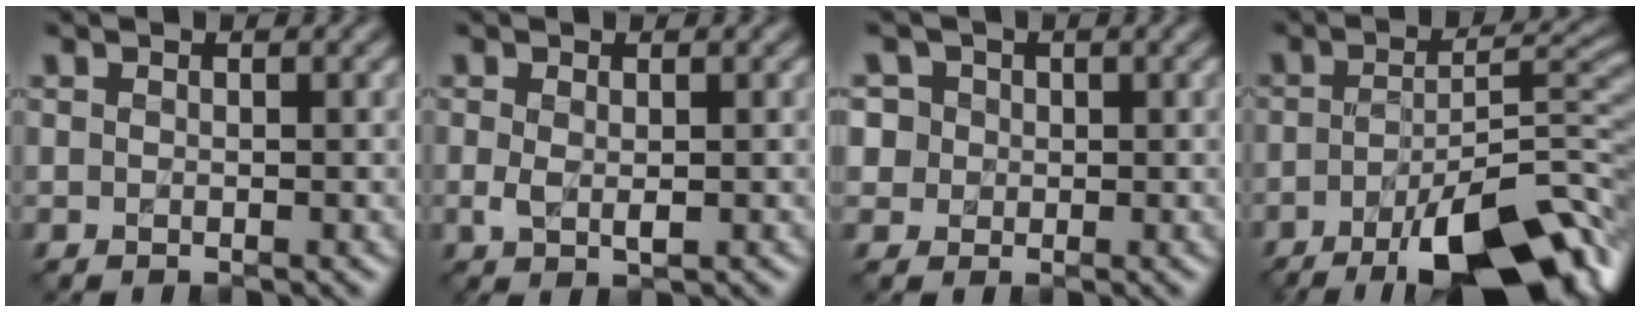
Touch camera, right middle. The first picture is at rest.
{"total": 1.7, "force": [0.0, 0.7, 1.6], "torque": [-0.034, -0.002, 0.002]}
{"total": 4.6, "force": [1.8, 3.8, 1.7], "torque": [-0.028, 0.021, 0.015]}
{"total": 12.9, "force": [-6.8, 3.7, 10.4], "torque": [-0.161, -0.003, -0.107]}